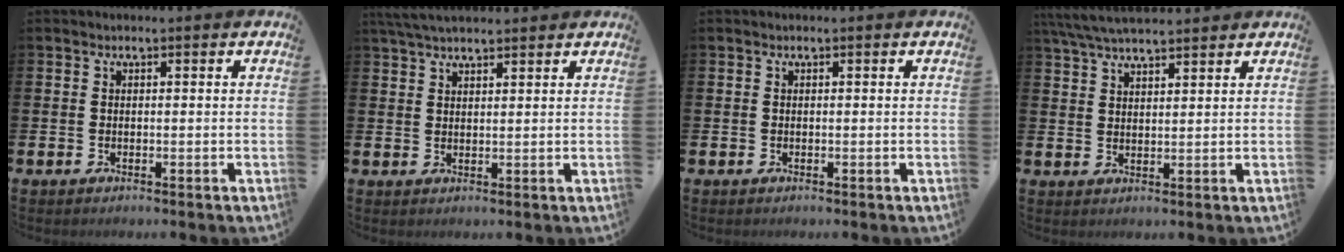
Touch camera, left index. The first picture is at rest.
{"total": 4.1, "force": [3.6, 0.9, 1.7], "torque": [-0.036, -0.007, 0.066]}
{"total": 0.0}
{"total": 5.5, "force": [5.1, 0.9, 1.9], "torque": [-0.047, -0.016, 0.093]}